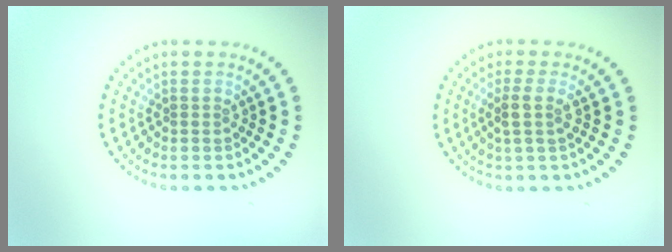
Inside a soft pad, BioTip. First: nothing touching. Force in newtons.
{"total": 2.0, "press": 1.6, "slide": 1.3}